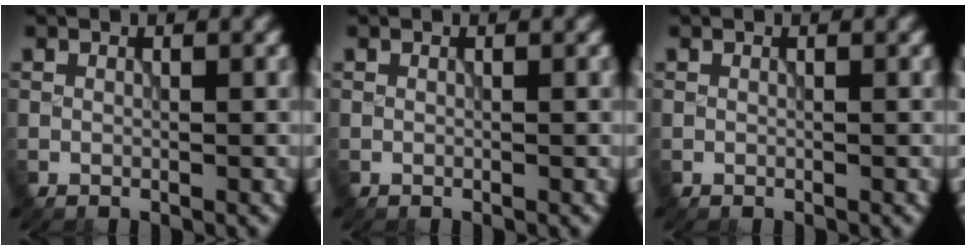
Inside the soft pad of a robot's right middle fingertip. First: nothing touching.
{"total": 0.0}
{"total": 0.0}